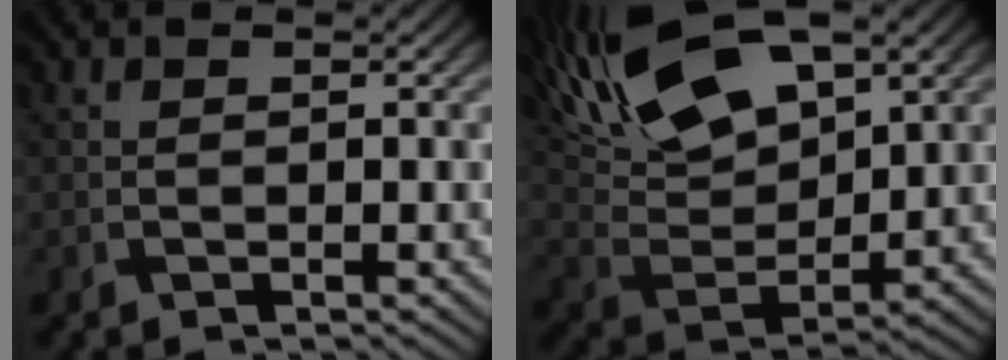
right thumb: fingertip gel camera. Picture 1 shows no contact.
{"total": 16.2, "force": [9.4, 6.8, 11.2], "torque": [-0.248, 0.019, 0.163]}